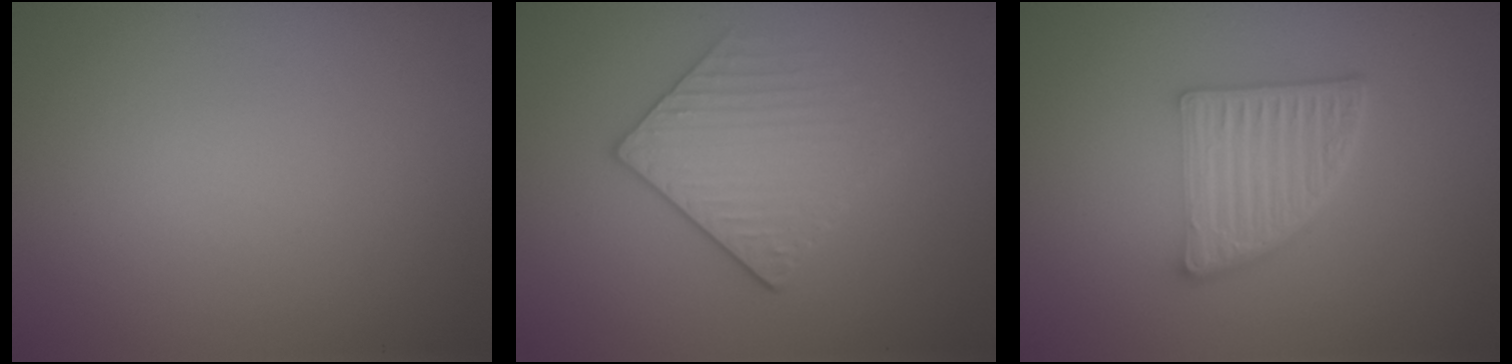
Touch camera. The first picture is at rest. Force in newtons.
{"total": 3.0, "press": 2.8, "slide": 1.2}
{"total": 5.4, "press": 3.8, "slide": 3.8}